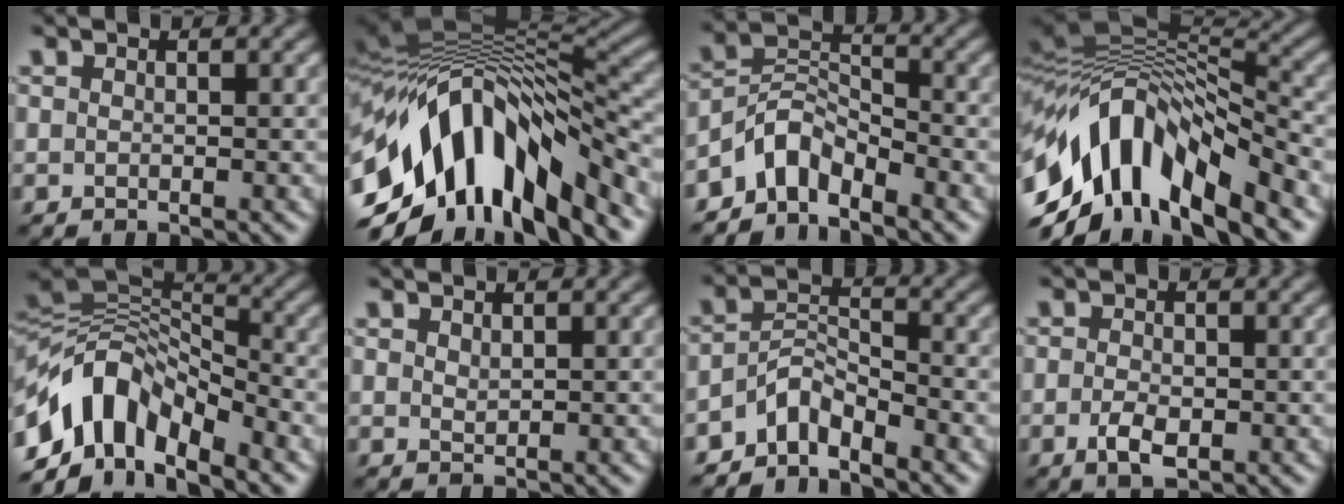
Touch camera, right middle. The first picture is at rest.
{"total": 14.2, "force": [-5.4, 7.3, 10.9], "torque": [-0.197, 0.008, -0.090]}
{"total": 4.3, "force": [-3.3, 1.9, 1.9], "torque": [-0.028, 0.010, -0.076]}
{"total": 13.0, "force": [-4.3, 6.7, 10.3], "torque": [-0.196, 0.014, -0.075]}
{"total": 9.8, "force": [-5.2, 5.2, 6.5], "torque": [-0.112, 0.014, -0.106]}
{"total": 0.7, "force": [0.5, 0.3, 0.3], "torque": [-0.010, -0.001, 0.012]}
{"total": 3.3, "force": [-2.7, 1.2, 1.6], "torque": [-0.029, 0.012, -0.061]}
{"total": 2.3, "force": [-0.7, 1.2, 1.8], "torque": [-0.039, -0.003, -0.013]}